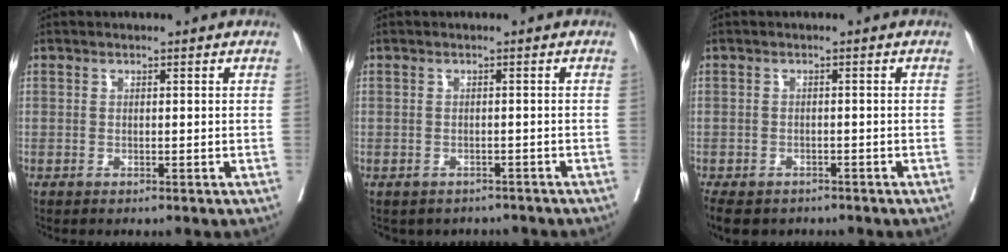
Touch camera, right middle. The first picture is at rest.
{"total": 4.5, "force": [-4.0, 2.1, 0.4], "torque": [0.002, 0.009, -0.046]}
{"total": 11.5, "force": [-7.8, 6.9, 4.7], "torque": [-0.129, -0.022, -0.099]}